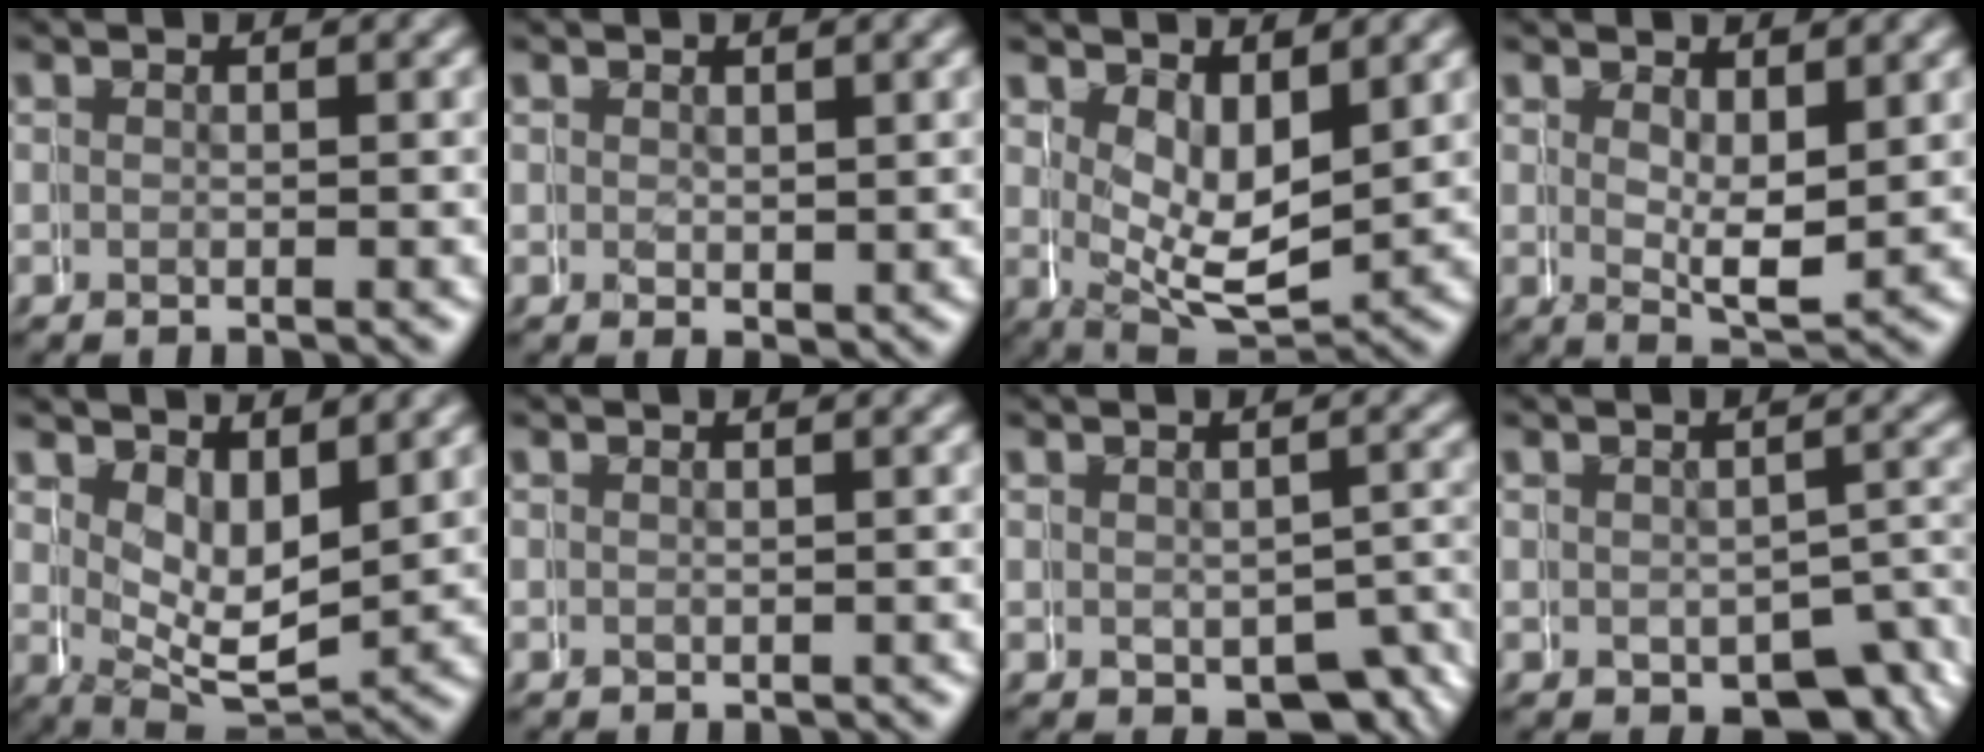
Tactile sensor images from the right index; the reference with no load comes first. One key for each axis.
{"total": 1.4, "fx": 0.7, "fy": 0.9, "fz": 0.8, "tx": -0.015, "ty": -0.007, "tz": 0.015}
{"total": 5.9, "fx": 2.0, "fy": 3.5, "fz": 4.2, "tx": -0.068, "ty": -0.024, "tz": 0.041}
{"total": 3.0, "fx": 1.6, "fy": 1.0, "fz": 2.4, "tx": -0.040, "ty": -0.003, "tz": 0.029}
{"total": 5.2, "fx": 2.6, "fy": 3.2, "fz": 3.3, "tx": -0.043, "ty": -0.018, "tz": 0.045}
{"total": 0.6, "fx": -0.2, "fy": 0.4, "fz": -0.3, "tx": 0.003, "ty": -0.002, "tz": -0.003}
{"total": 3.6, "fx": -1.2, "fy": 2.2, "fz": 2.6, "tx": -0.028, "ty": 0.004, "tz": -0.024}
{"total": 3.8, "fx": -1.3, "fy": 2.6, "fz": 2.5, "tx": -0.029, "ty": 0.003, "tz": -0.025}